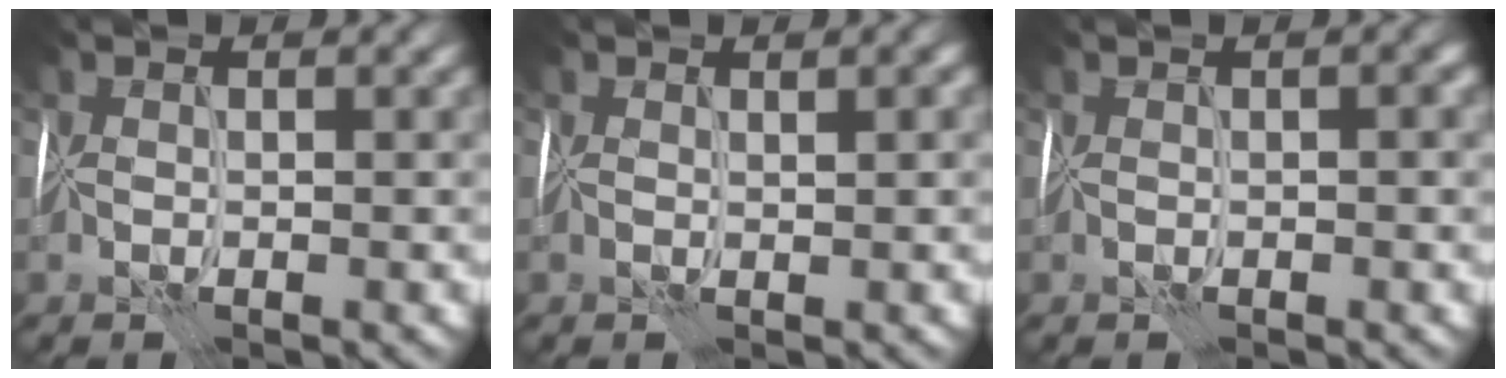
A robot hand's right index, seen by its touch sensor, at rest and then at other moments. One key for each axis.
{"total": 0.7, "fx": 0.6, "fy": 0.2, "fz": 0.3, "tx": -0.002, "ty": 0.003, "tz": 0.011}
{"total": 0.5, "fx": 0.0, "fy": 0.0, "fz": 0.5, "tx": -0.007, "ty": 0.004, "tz": 0.000}